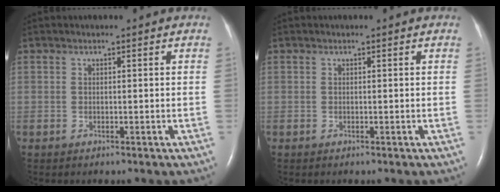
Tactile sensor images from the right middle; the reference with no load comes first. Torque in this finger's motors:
{"motor_torque": [0.15, -0.25, 0.00, 0.00]}